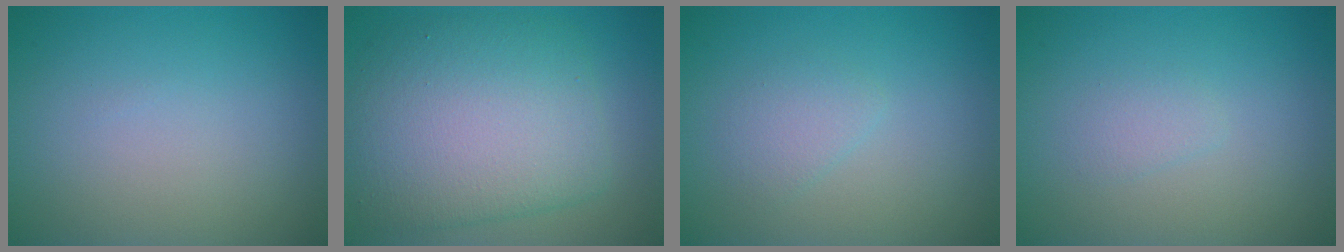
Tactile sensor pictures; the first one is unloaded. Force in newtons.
{"total": 9.0, "press": 9.0, "slide": 0.0}
{"total": 1.5, "press": 1.5, "slide": 0.1}
{"total": 0.9, "press": 0.9, "slide": 0.0}